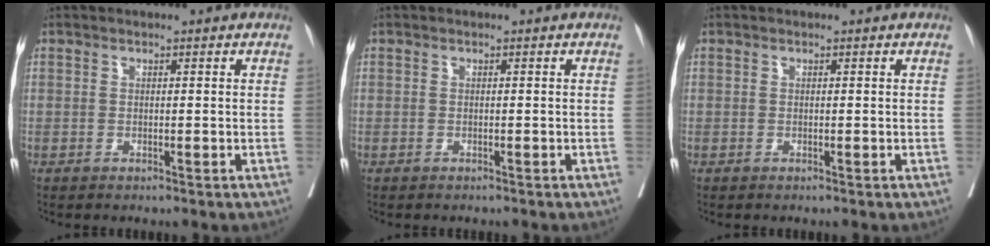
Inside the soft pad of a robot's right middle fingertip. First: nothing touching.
{"total": 0.6, "force": [-0.6, 0.1, 0.2], "torque": [-0.001, -0.001, -0.012]}
{"total": 0.0}